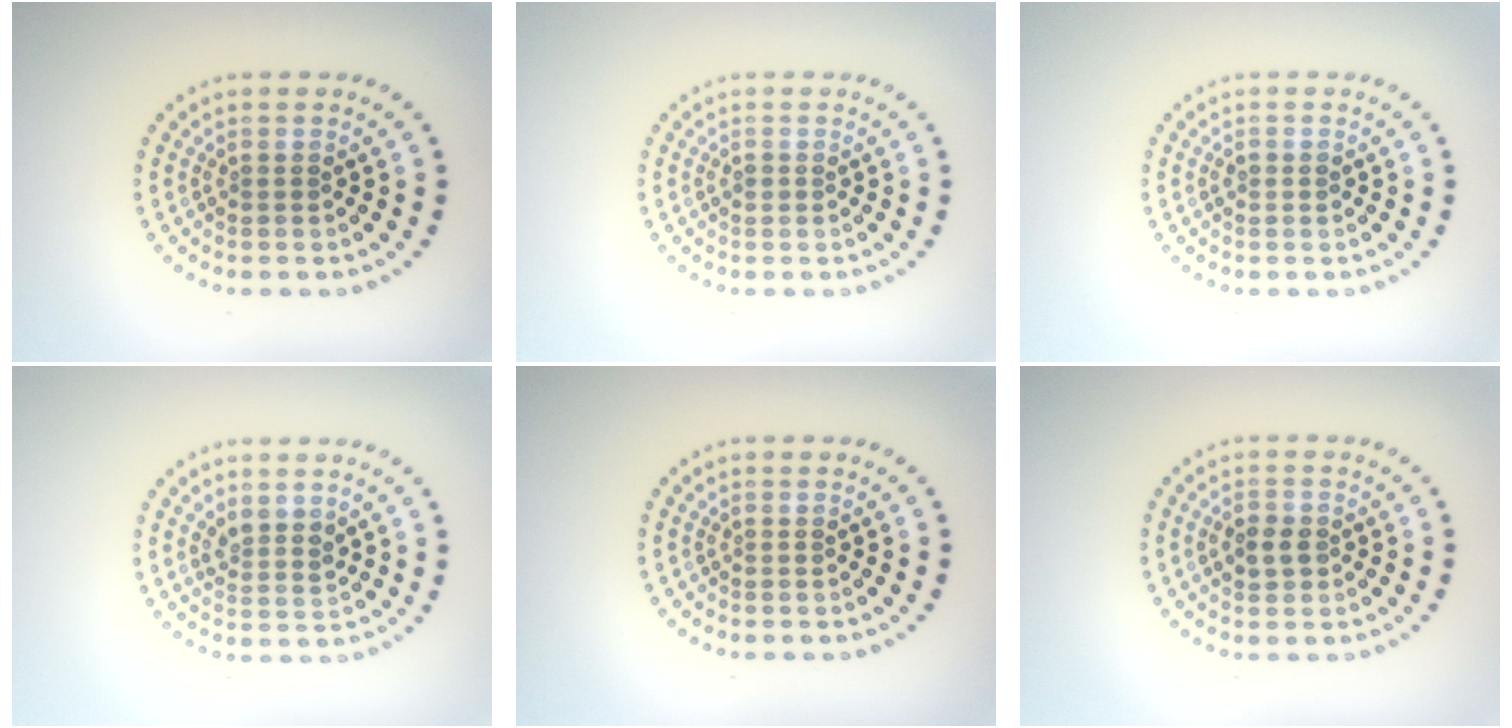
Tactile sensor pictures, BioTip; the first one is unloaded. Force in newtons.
{"total": 0.7, "press": 0.7, "slide": 0.1}
{"total": 1.0, "press": 1.0, "slide": 0.1}
{"total": 2.0, "press": 1.7, "slide": 1.0}
{"total": 0.0}
{"total": 2.1, "press": 2.1, "slide": 0.2}